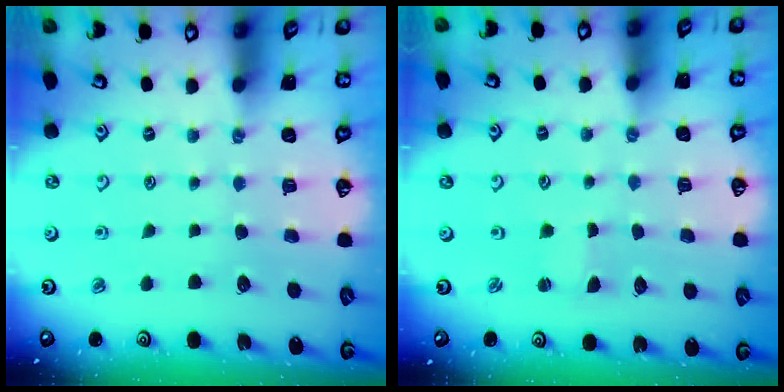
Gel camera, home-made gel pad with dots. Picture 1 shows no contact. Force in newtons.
{"total": 0.0}